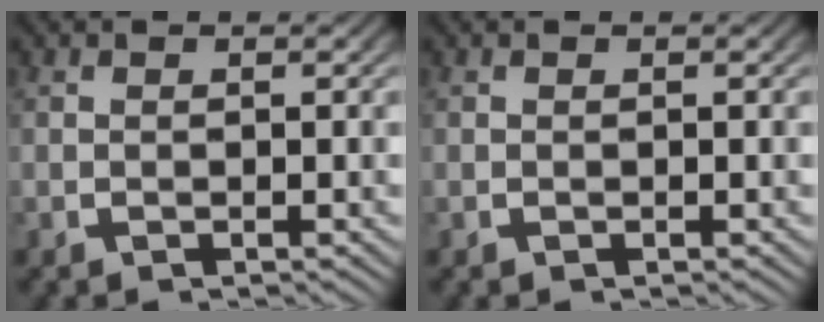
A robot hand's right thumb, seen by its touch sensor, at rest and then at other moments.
{"total": 0.0}